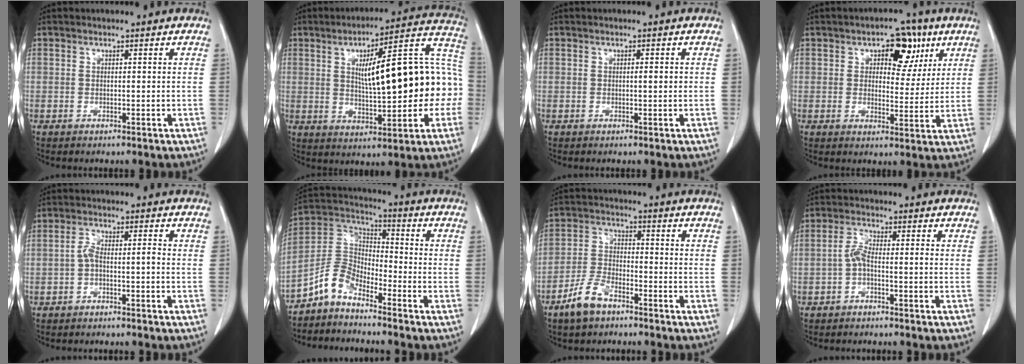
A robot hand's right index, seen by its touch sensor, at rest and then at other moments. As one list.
[{"total": 19.8, "force": [0.7, 4.8, 19.2], "torque": [-0.254, 0.043, 0.018]}, {"total": 1.0, "force": [0.0, 0.2, 1.0], "torque": [-0.014, 0.001, 0.000]}, {"total": 7.6, "force": [3.6, 4.2, 5.2], "torque": [-0.058, 0.014, 0.049]}, {"total": 2.9, "force": [-1.2, 0.6, 2.6], "torque": [-0.049, 0.014, -0.020]}, {"total": 7.0, "force": [-5.8, 2.7, 2.9], "torque": [-0.068, 0.024, -0.123]}, {"total": 6.8, "force": [-4.8, 2.7, 3.9], "torque": [-0.094, -0.003, -0.096]}, {"total": 2.8, "force": [-1.3, 0.4, 2.5], "torque": [-0.052, 0.011, -0.026]}]